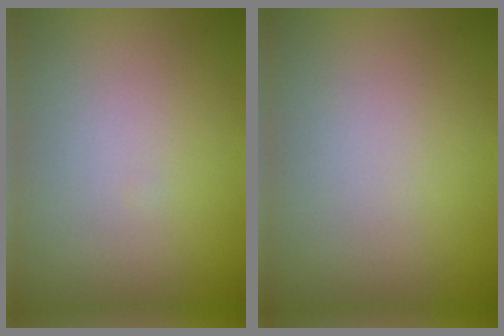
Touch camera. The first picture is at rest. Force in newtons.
{"total": 0.0}